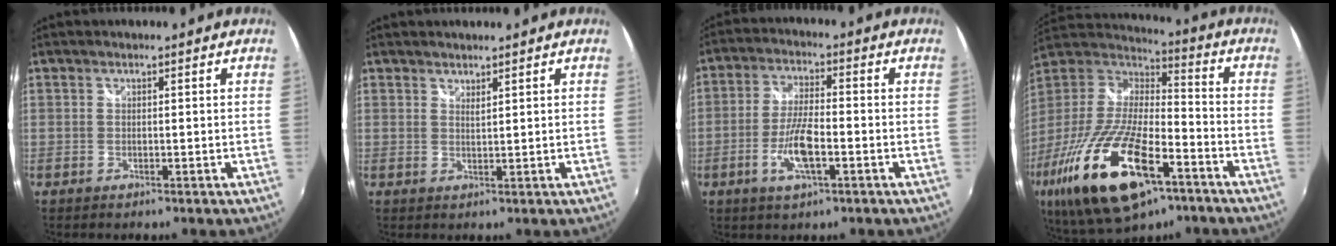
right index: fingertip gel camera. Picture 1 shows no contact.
{"total": 1.4, "force": [1.3, 0.2, 0.4], "torque": [-0.006, 0.000, 0.022]}
{"total": 8.4, "force": [-3.0, 2.3, 7.5], "torque": [-0.153, -0.003, -0.059]}
{"total": 28.3, "force": [-14.1, 11.2, 21.9], "torque": [-0.447, -0.056, -0.249]}